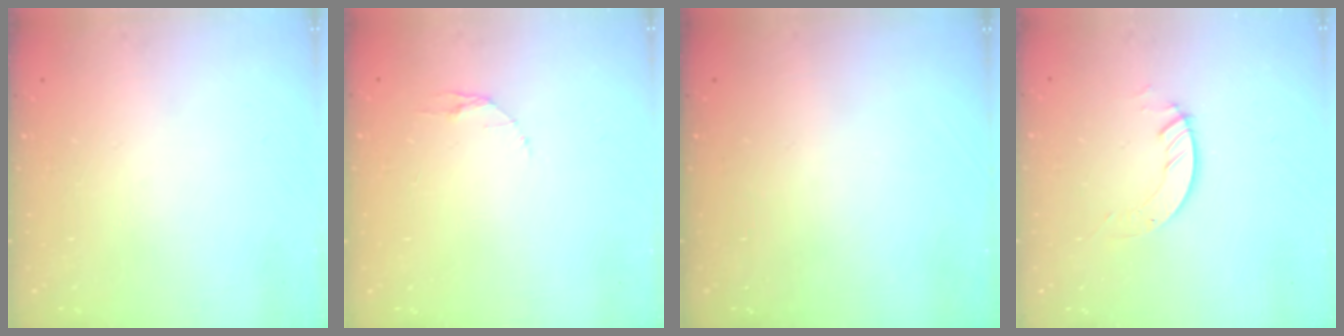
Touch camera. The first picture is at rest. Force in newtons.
{"total": 3.5, "press": 3.4, "slide": 0.4}
{"total": 0.0}
{"total": 3.8, "press": 3.8, "slide": 0.4}